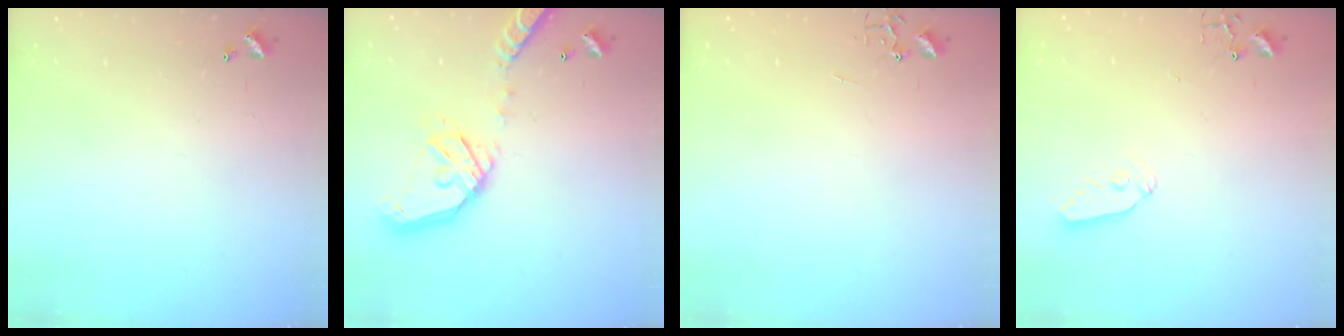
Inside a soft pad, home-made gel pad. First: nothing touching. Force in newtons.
{"total": 19.5, "press": 19.2, "slide": 3.4}
{"total": 0.0}
{"total": 6.4, "press": 6.4, "slide": 0.3}